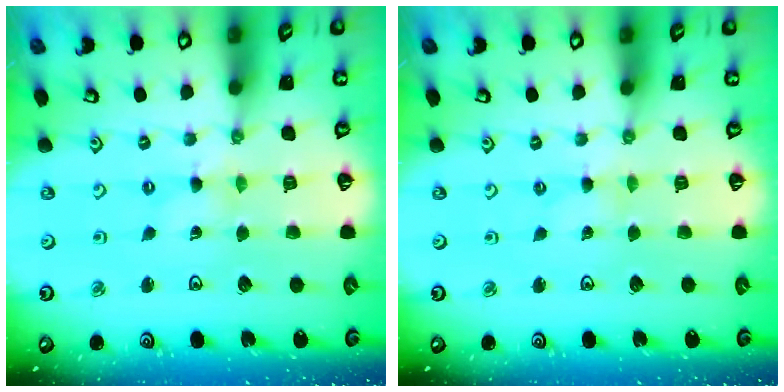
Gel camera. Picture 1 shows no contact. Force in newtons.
{"total": 0.8, "press": 0.8, "slide": 0.1}